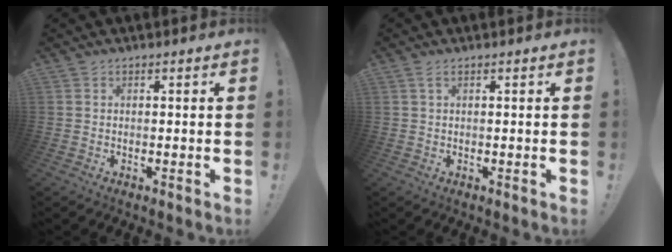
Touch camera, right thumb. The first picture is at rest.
{"total": 1.3, "force": [0.6, 0.2, 1.2], "torque": [-0.028, 0.003, 0.010]}